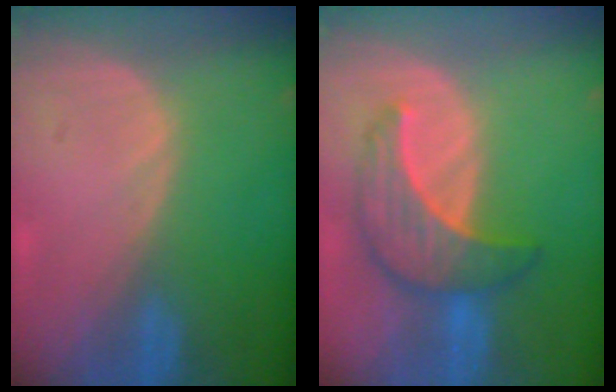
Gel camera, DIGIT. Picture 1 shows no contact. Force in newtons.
{"total": 7.4, "press": 7.4, "slide": 0.2}